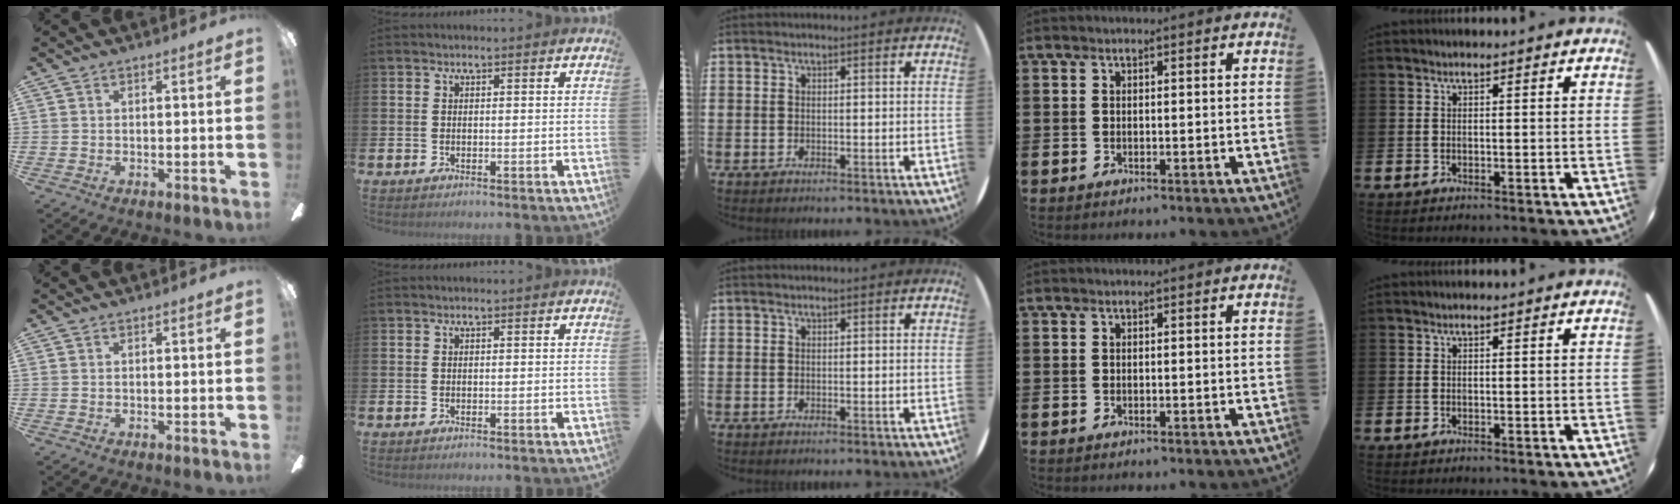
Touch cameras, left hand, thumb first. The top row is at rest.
{}